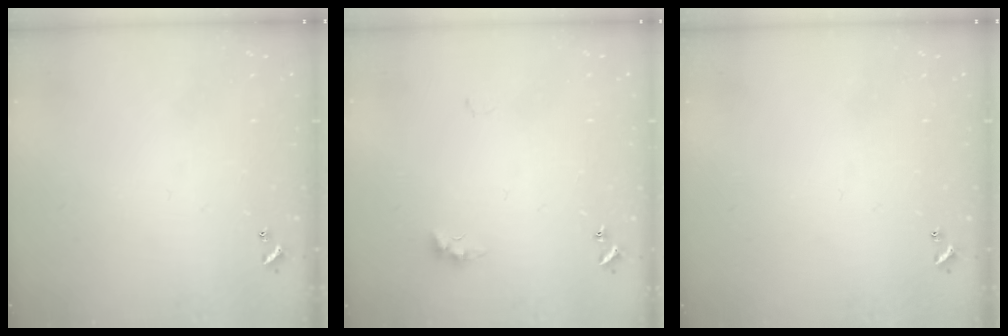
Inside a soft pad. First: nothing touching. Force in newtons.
{"total": 4.9, "press": 4.8, "slide": 0.7}
{"total": 0.0}